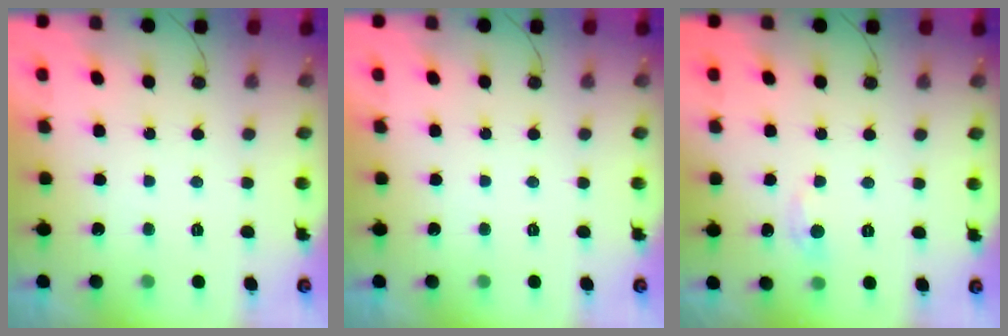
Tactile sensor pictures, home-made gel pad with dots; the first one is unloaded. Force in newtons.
{"total": 0.0}
{"total": 4.2, "press": 4.1, "slide": 0.6}